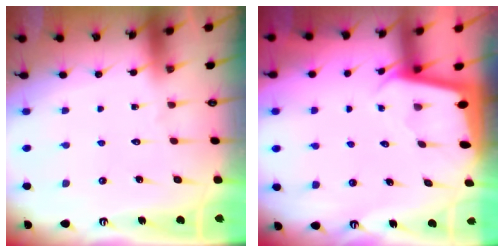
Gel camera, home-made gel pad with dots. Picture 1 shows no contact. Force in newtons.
{"total": 2.0, "press": 2.0, "slide": 0.1}